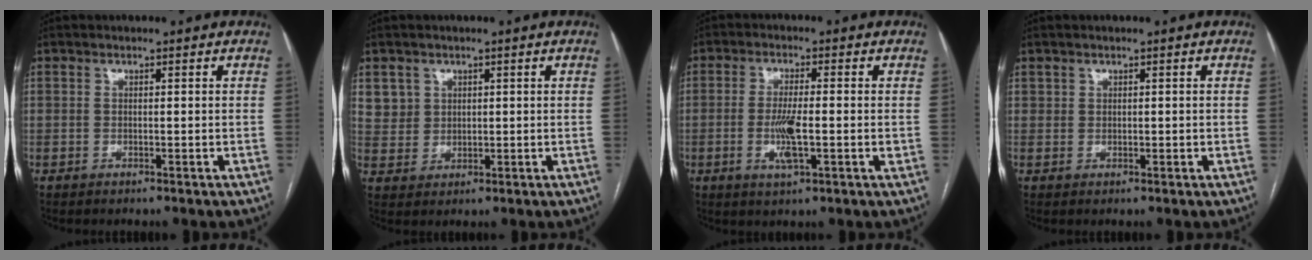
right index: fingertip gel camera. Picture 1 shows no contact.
{"total": 4.5, "force": [2.3, 3.9, 0.2], "torque": [0.004, 0.004, 0.047]}
{"total": 5.9, "force": [-1.1, 1.1, 5.7], "torque": [-0.113, -0.007, -0.020]}
{"total": 1.1, "force": [0.6, 0.9, 0.2], "torque": [0.005, 0.000, 0.010]}